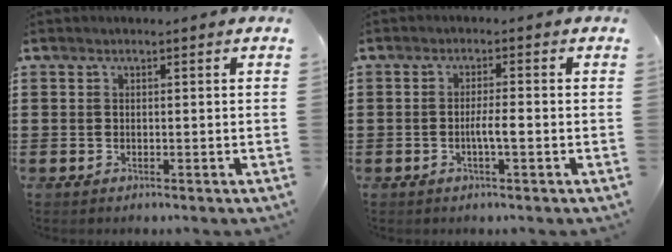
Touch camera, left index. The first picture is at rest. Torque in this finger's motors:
{"motor_torque": [0.08, 0.05, 0.08, 0.06]}